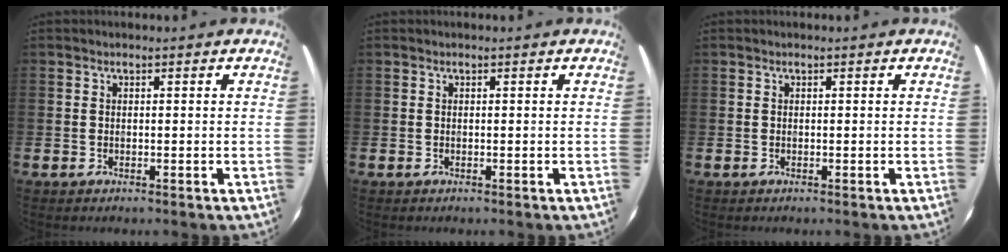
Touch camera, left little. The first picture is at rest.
{"total": 0.0}
{"total": 0.0}